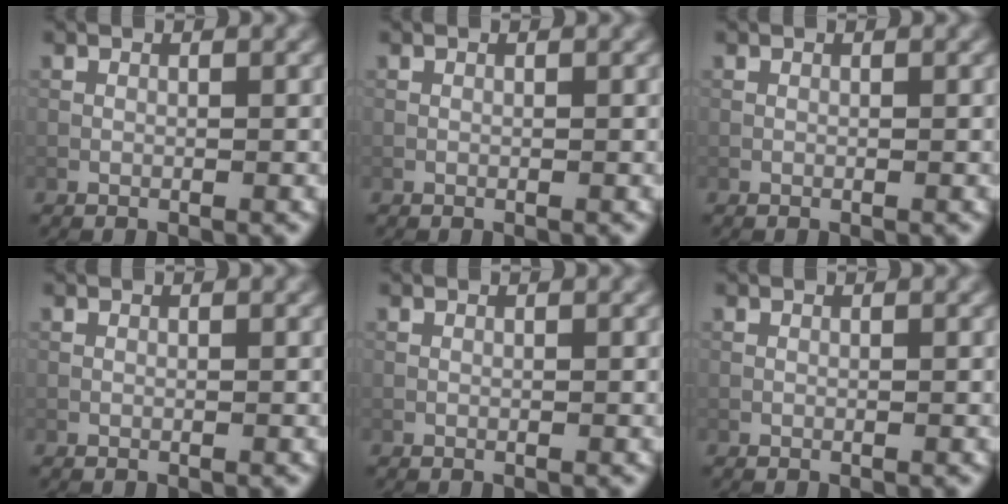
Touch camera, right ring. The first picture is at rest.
{"total": 0.0}
{"total": 0.0}
{"total": 0.0}
{"total": 0.0}
{"total": 0.0}